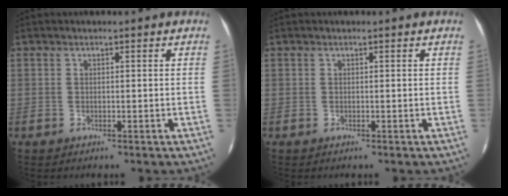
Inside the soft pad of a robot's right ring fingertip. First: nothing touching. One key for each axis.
{"total": 0.0}